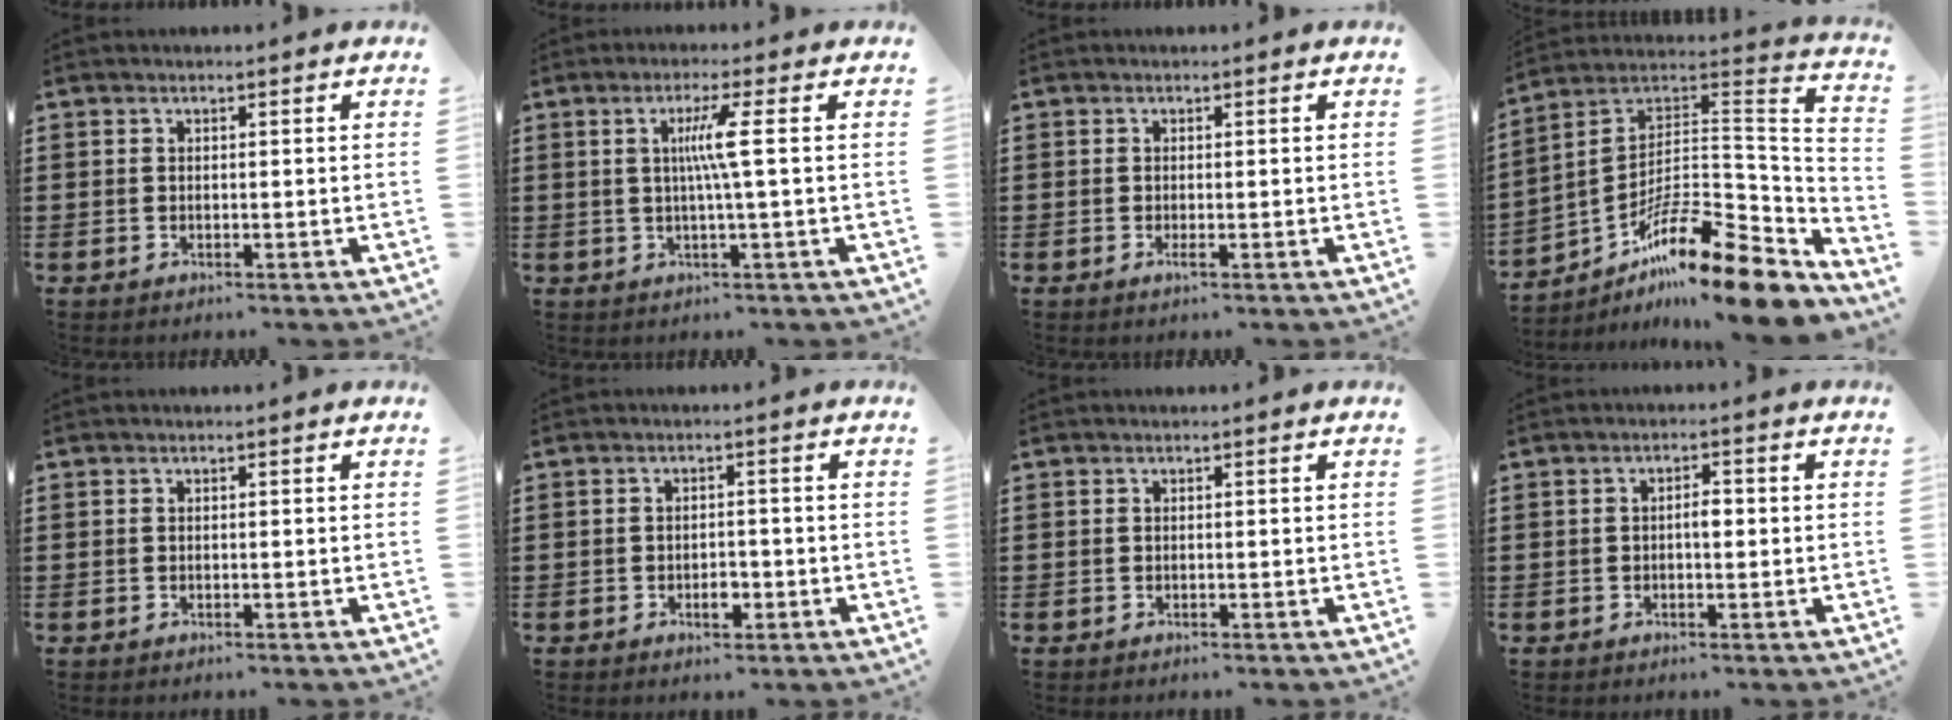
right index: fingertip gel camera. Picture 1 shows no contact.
{"total": 4.6, "force": [0.4, -0.4, 4.6], "torque": [-0.087, -0.005, 0.000]}
{"total": 0.8, "force": [-0.3, 0.0, 0.8], "torque": [-0.013, -0.004, -0.005]}
{"total": 15.8, "force": [-11.5, 3.6, 10.2], "torque": [-0.150, 0.021, -0.209]}
{"total": 0.0}
{"total": 2.6, "force": [-1.1, 1.4, 2.0], "torque": [-0.037, 0.003, -0.019]}
{"total": 0.0}
{"total": 2.2, "force": [-0.1, 0.8, 2.0], "torque": [-0.038, 0.003, -0.004]}